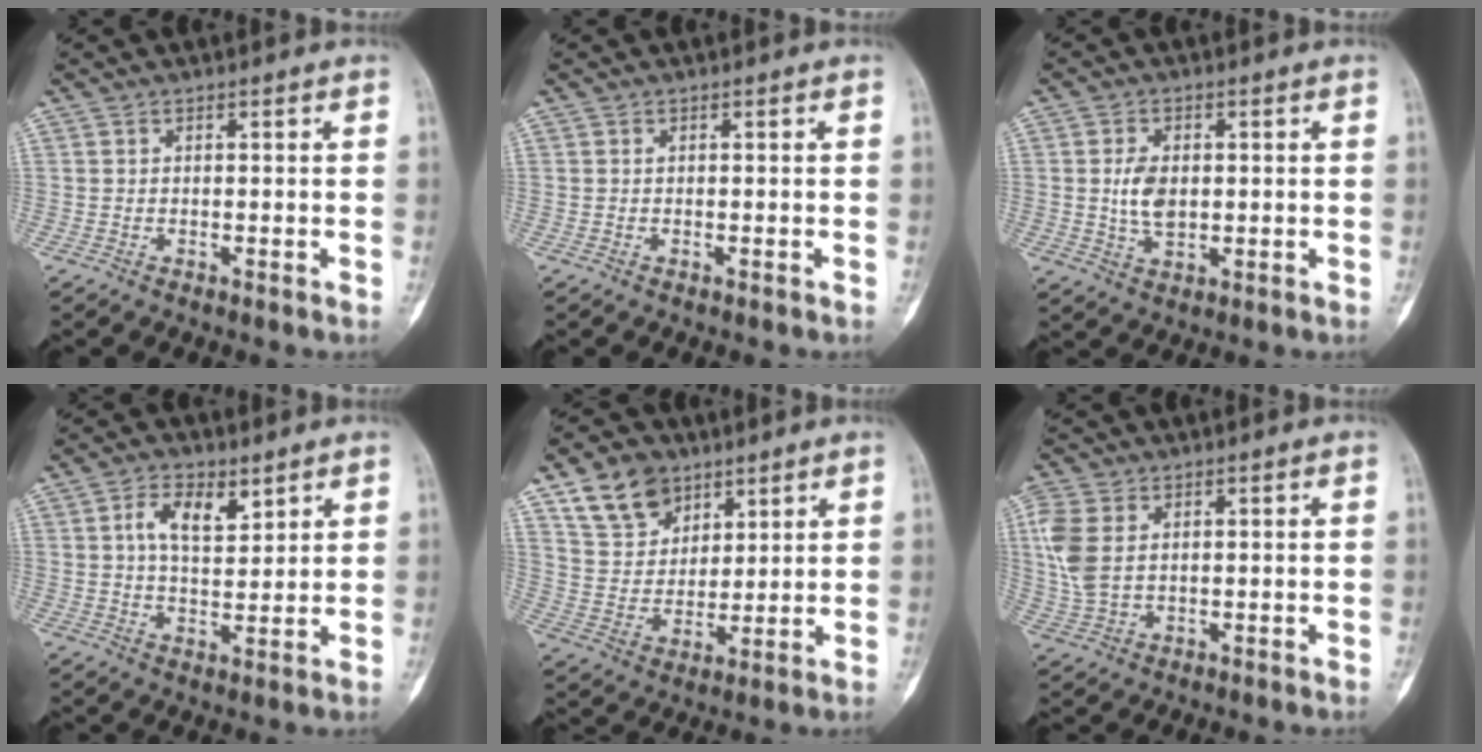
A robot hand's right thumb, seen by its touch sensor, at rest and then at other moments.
{"total": 0.0}
{"total": 5.7, "force": [0.3, 3.6, 4.4], "torque": [-0.073, -0.006, 0.010]}
{"total": 7.5, "force": [3.4, 3.9, 5.4], "torque": [-0.079, -0.016, 0.059]}
{"total": 11.7, "force": [7.3, 8.0, 4.6], "torque": [-0.057, -0.031, 0.140]}
{"total": 8.1, "force": [2.0, 5.3, 5.8], "torque": [-0.142, 0.001, 0.045]}